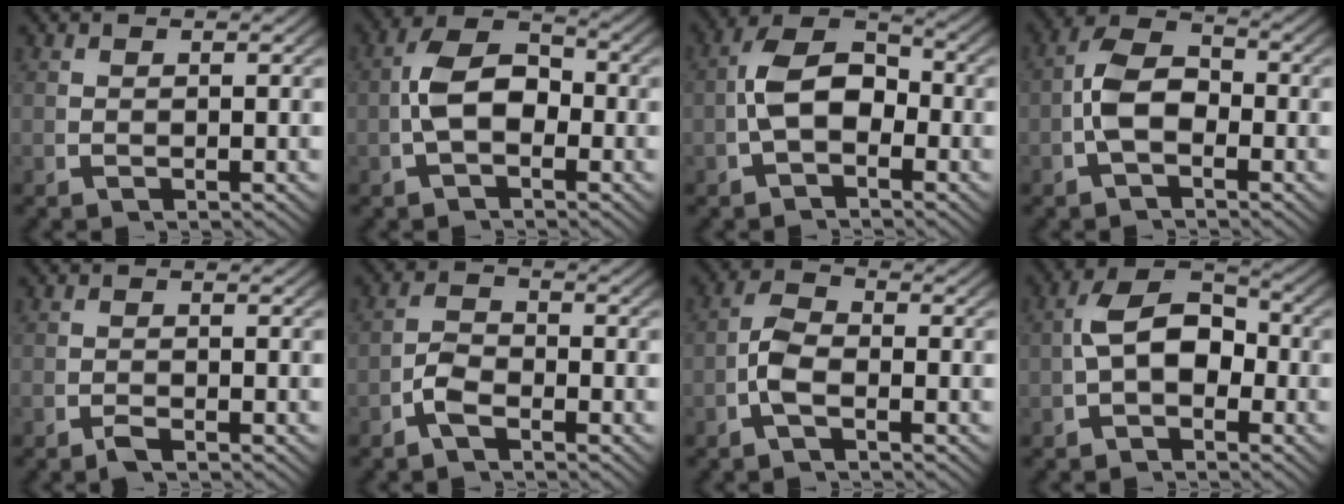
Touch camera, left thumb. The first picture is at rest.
{"total": 6.7, "force": [-0.4, 4.4, 5.0], "torque": [-0.092, -0.010, -0.004]}
{"total": 7.6, "force": [-0.7, 5.2, 5.5], "torque": [-0.100, -0.015, -0.008]}
{"total": 6.1, "force": [-0.7, 4.2, 4.4], "torque": [-0.088, -0.013, -0.011]}
{"total": 1.1, "force": [-1.1, 0.3, 0.3], "torque": [-0.008, -0.005, -0.022]}
{"total": 2.6, "force": [-1.3, 1.6, 1.5], "torque": [-0.030, -0.006, -0.028]}
{"total": 3.5, "force": [-0.7, 2.2, 2.7], "torque": [-0.057, -0.008, -0.016]}
{"total": 7.1, "force": [-0.4, 4.7, 5.3], "torque": [-0.091, -0.014, -0.002]}